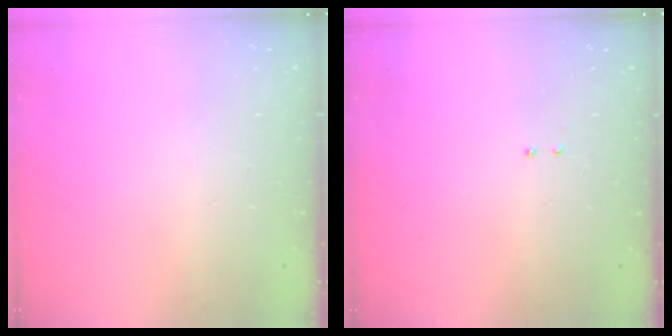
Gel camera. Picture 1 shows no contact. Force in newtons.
{"total": 2.1, "press": 2.0, "slide": 0.6}